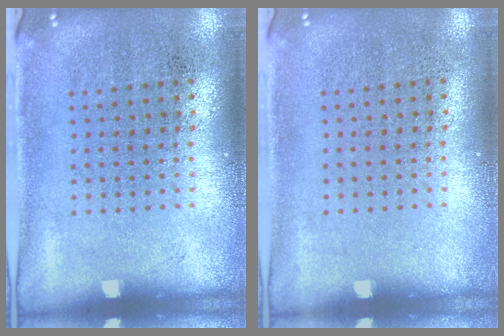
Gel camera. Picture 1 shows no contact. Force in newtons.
{"total": 0.0}